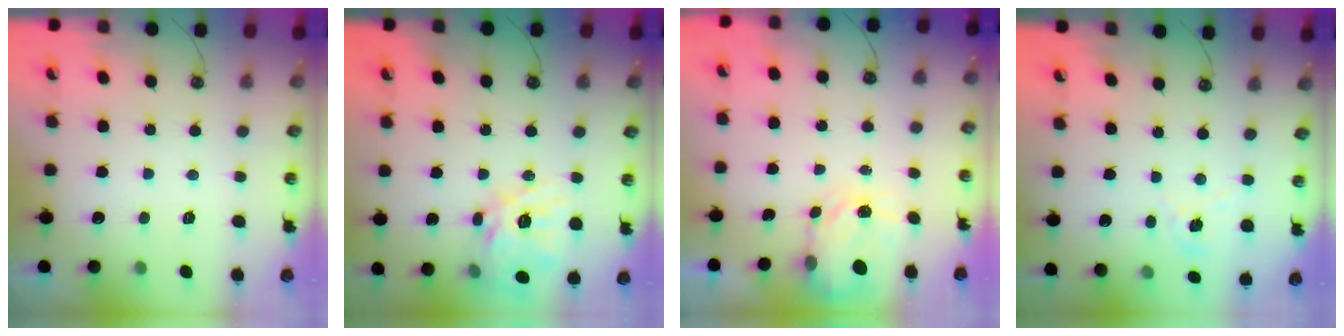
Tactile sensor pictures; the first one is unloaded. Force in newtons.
{"total": 15.9, "press": 15.9, "slide": 1.4}
{"total": 3.5, "press": 3.4, "slide": 0.6}
{"total": 4.3, "press": 4.3, "slide": 0.5}